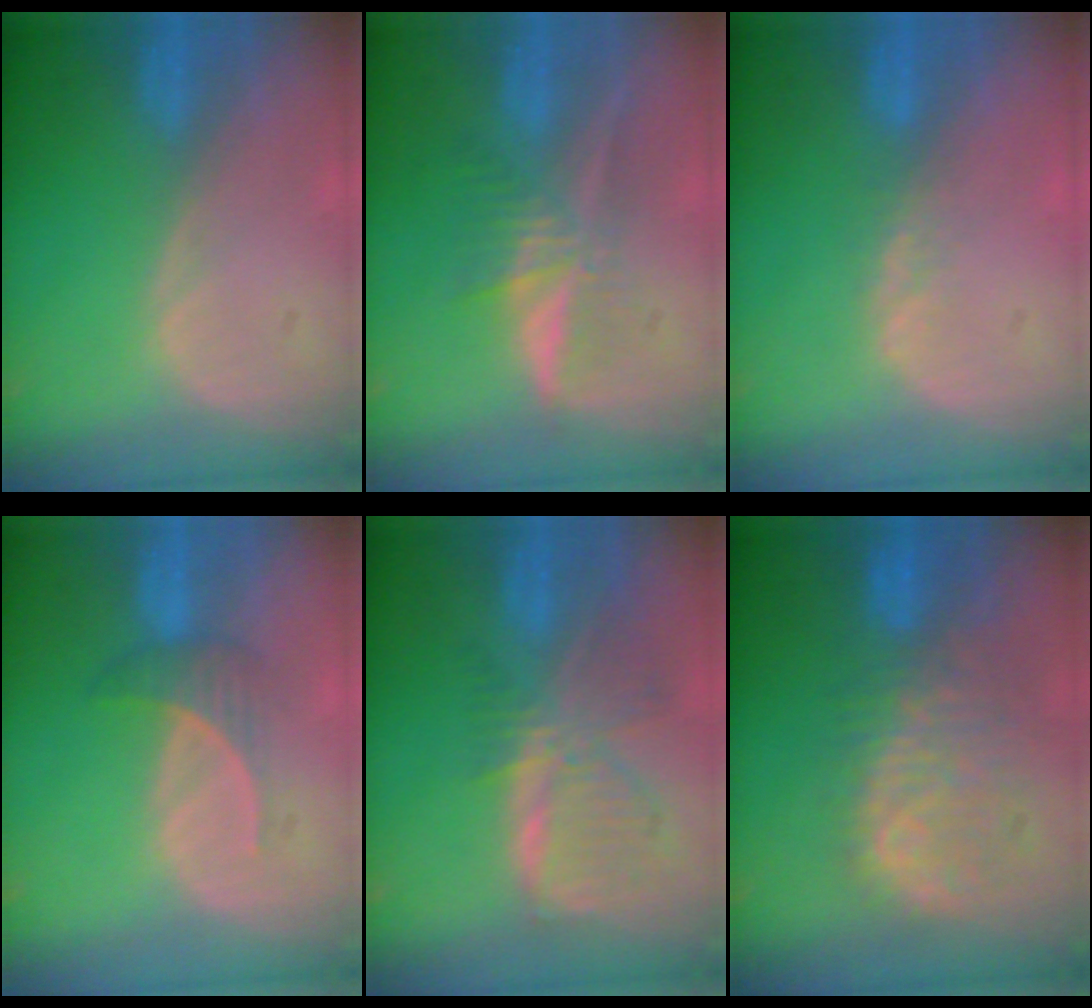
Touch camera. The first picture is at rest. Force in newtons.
{"total": 5.8, "press": 5.4, "slide": 2.1}
{"total": 1.7, "press": 1.4, "slide": 0.9}
{"total": 3.2, "press": 3.1, "slide": 0.9}
{"total": 8.4, "press": 7.3, "slide": 4.0}
{"total": 10.4, "press": 9.4, "slide": 4.5}